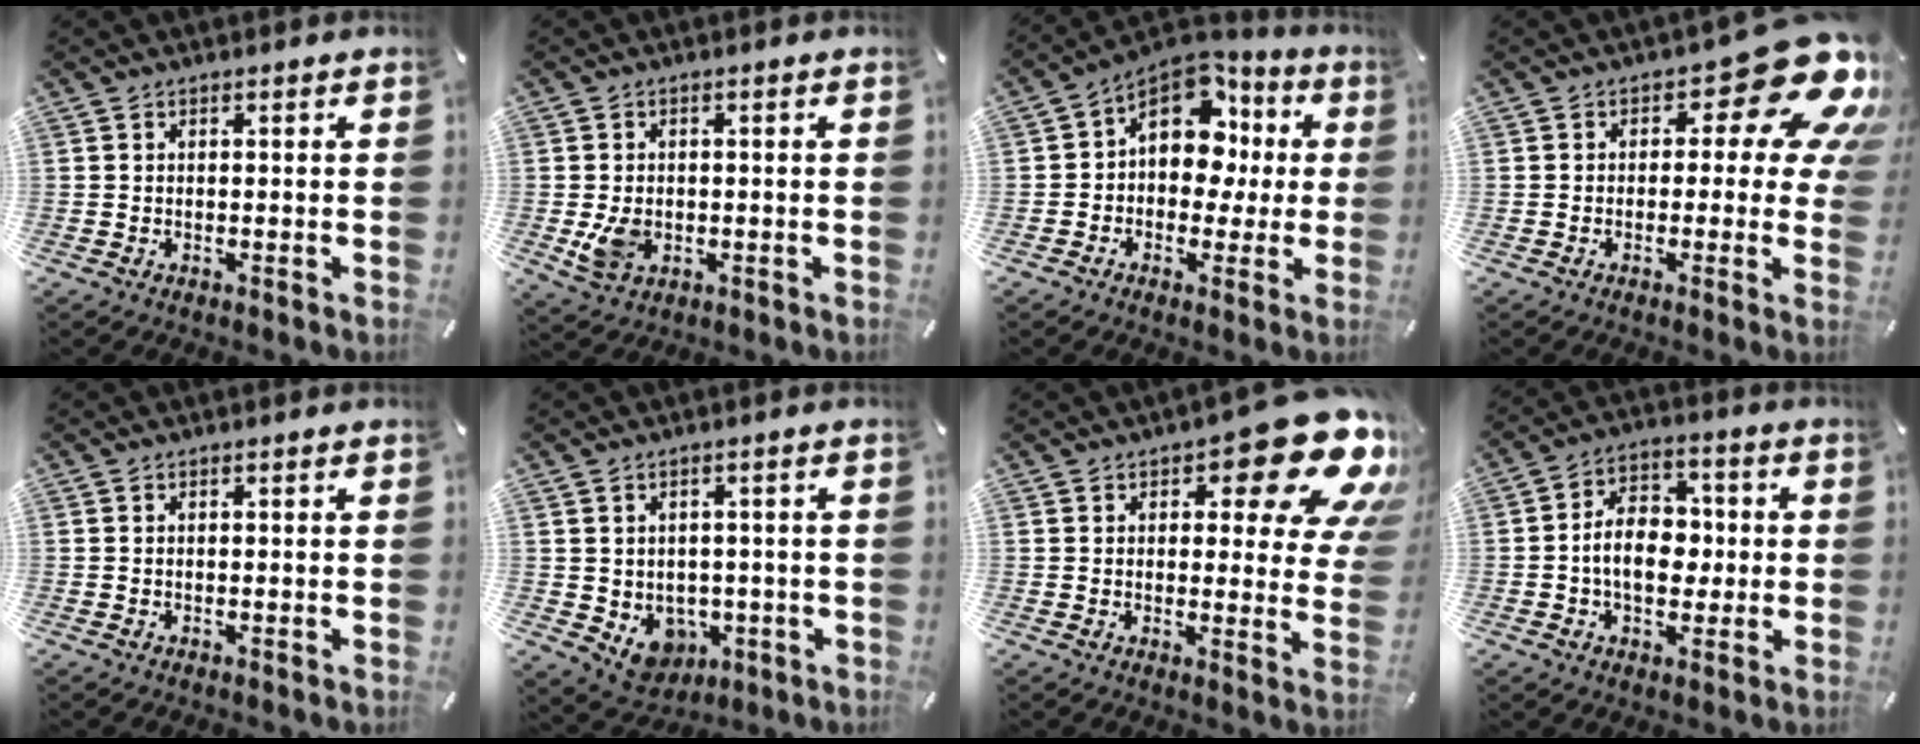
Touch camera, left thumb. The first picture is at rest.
{"total": 5.3, "force": [-0.6, 4.1, 3.3], "torque": [-0.060, -0.006, -0.012]}
{"total": 13.8, "force": [3.6, 10.2, 8.5], "torque": [-0.125, -0.018, 0.071]}
{"total": 16.7, "force": [7.4, 7.7, 12.8], "torque": [-0.153, -0.051, 0.122]}
{"total": 0.0}
{"total": 5.6, "force": [-0.4, 5.2, 1.9], "torque": [-0.031, -0.008, -0.006]}
{"total": 17.9, "force": [10.0, 6.9, 13.1], "torque": [-0.167, -0.068, 0.165]}
{"total": 10.9, "force": [-1.3, 7.9, 7.4], "torque": [-0.130, 0.014, -0.024]}